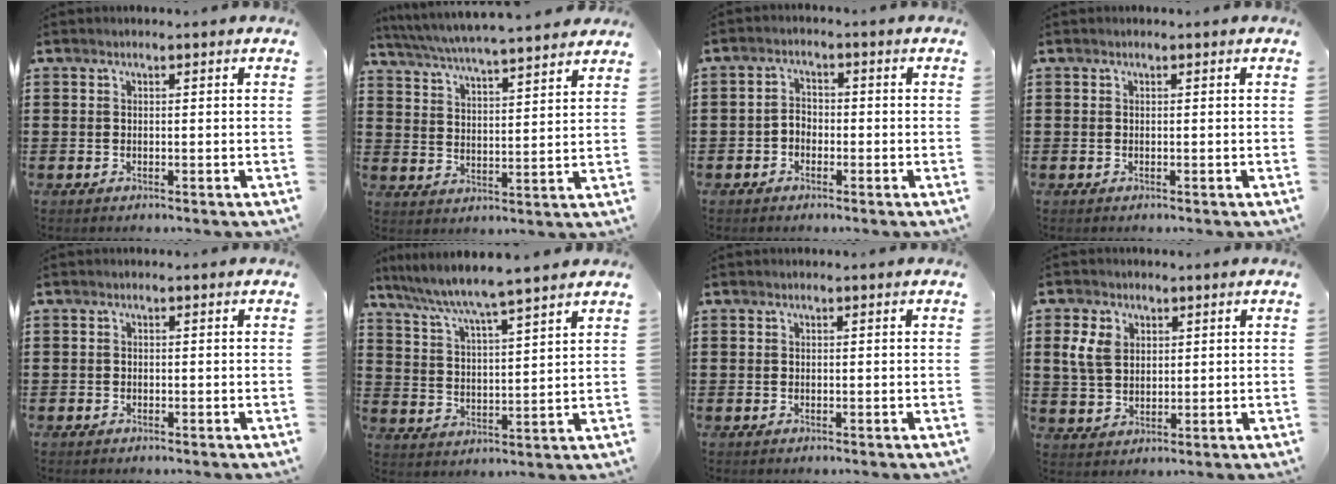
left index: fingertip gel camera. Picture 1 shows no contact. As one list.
[{"total": 4.8, "force": [4.6, -0.4, 1.4], "torque": [-0.049, -0.033, 0.076]}, {"total": 2.0, "force": [-1.2, 1.4, 0.9], "torque": [-0.021, 0.006, -0.026]}, {"total": 0.0}, {"total": 0.5, "force": [-0.4, 0.4, 0.1], "torque": [-0.002, 0.002, -0.010]}, {"total": 5.4, "force": [4.8, -0.9, 2.2], "torque": [-0.067, -0.037, 0.076]}, {"total": 0.0}, {"total": 5.0, "force": [1.9, 3.9, 2.6], "torque": [-0.073, 0.011, 0.031]}]